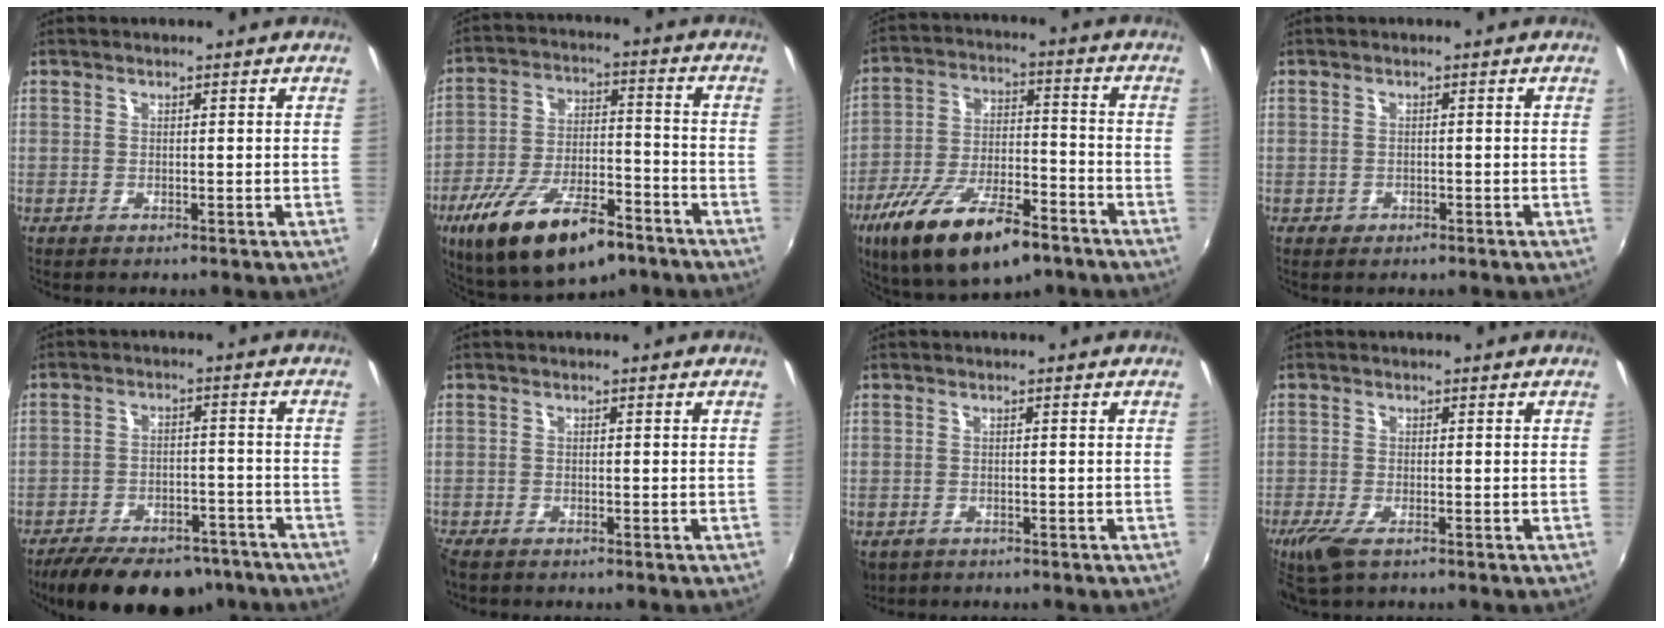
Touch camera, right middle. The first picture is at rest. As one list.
[{"total": 20.1, "force": [-12.6, 7.9, 13.5], "torque": [-0.255, -0.031, -0.202]}, {"total": 19.7, "force": [-12.3, 7.3, 13.6], "torque": [-0.257, -0.037, -0.204]}, {"total": 1.4, "force": [-0.7, 1.1, 0.4], "torque": [-0.010, -0.004, -0.010]}, {"total": 19.6, "force": [-15.2, 8.3, 9.1], "torque": [-0.182, -0.009, -0.206]}, {"total": 2.3, "force": [-2.0, 0.7, 0.8], "torque": [-0.023, -0.012, -0.041]}, {"total": 4.6, "force": [-2.4, 3.2, 2.1], "torque": [-0.051, -0.014, -0.035]}, {"total": 4.9, "force": [-3.1, 1.5, 3.4], "torque": [-0.083, -0.018, -0.060]}]